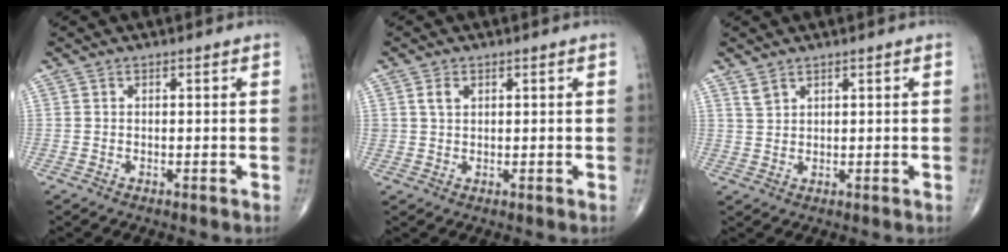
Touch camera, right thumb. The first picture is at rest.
{"total": 2.0, "force": [0.9, 1.4, 1.1], "torque": [-0.018, 0.001, 0.017]}
{"total": 1.9, "force": [1.6, 0.9, 0.7], "torque": [-0.010, -0.004, 0.035]}